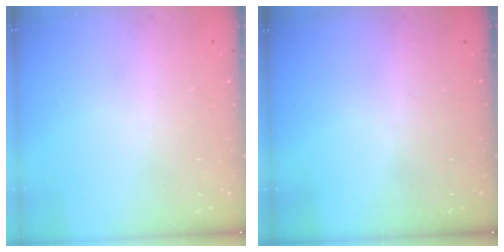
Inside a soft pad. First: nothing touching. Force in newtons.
{"total": 0.0}